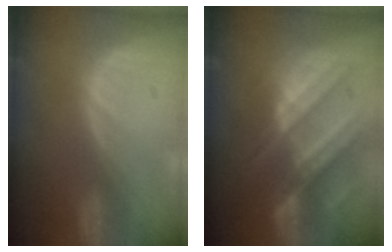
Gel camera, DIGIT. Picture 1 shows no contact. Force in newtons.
{"total": 10.8, "press": 9.6, "slide": 4.9}